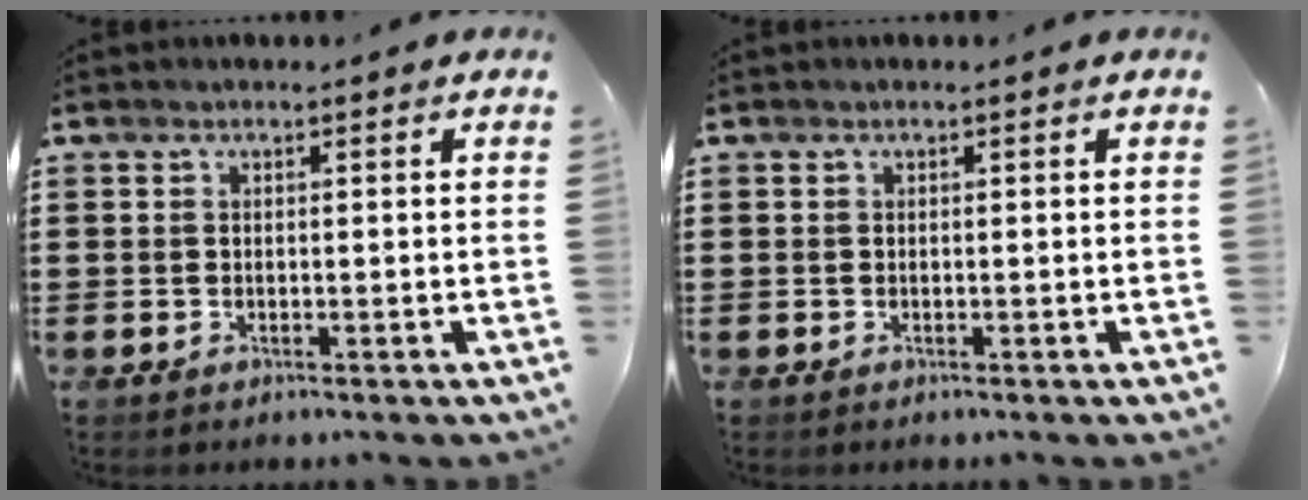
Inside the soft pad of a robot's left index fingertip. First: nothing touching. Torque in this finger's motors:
{"motor_torque": [0.00, 0.00, 0.00, 0.00]}